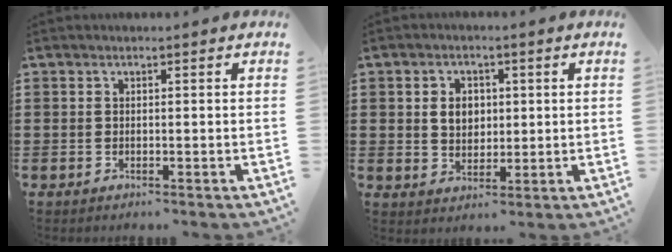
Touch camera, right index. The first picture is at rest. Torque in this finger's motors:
{"motor_torque": [0.13, -0.04, 0.38, 0.06]}